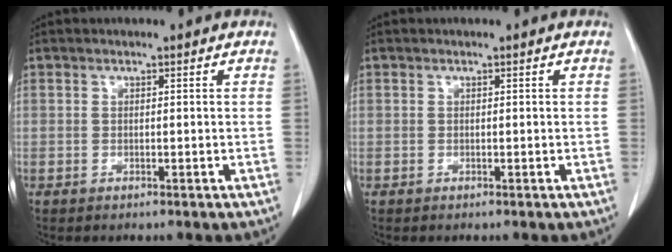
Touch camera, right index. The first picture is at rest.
{"total": 0.0}